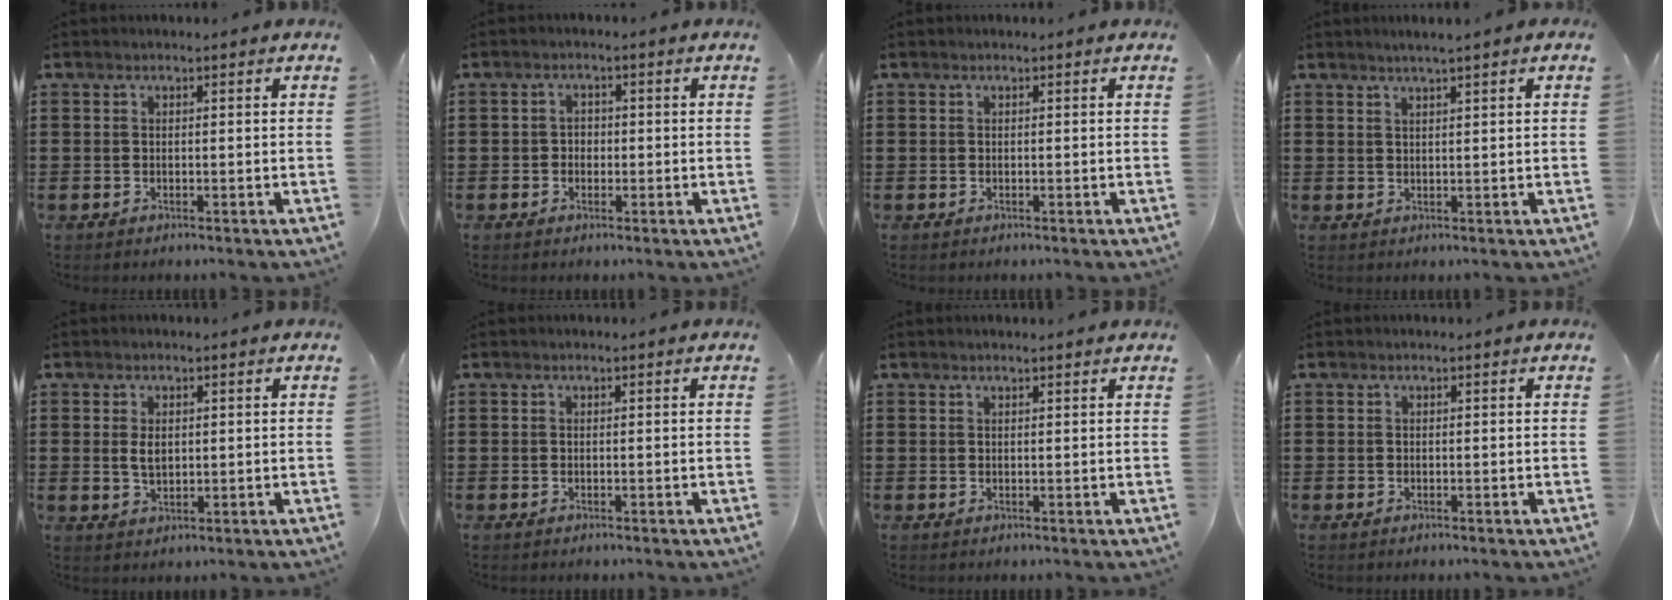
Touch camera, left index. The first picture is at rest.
{"total": 1.6, "force": [-0.4, 1.4, 0.7], "torque": [-0.017, 0.005, -0.011]}
{"total": 0.0}
{"total": 1.6, "force": [1.3, -0.3, 0.9], "torque": [-0.017, 0.000, 0.024]}
{"total": 2.7, "force": [0.6, 1.5, 2.2], "torque": [-0.047, 0.005, 0.010]}
{"total": 0.0}
{"total": 0.9, "force": [0.8, 0.0, 0.3], "torque": [-0.008, -0.002, 0.016]}
{"total": 0.0}